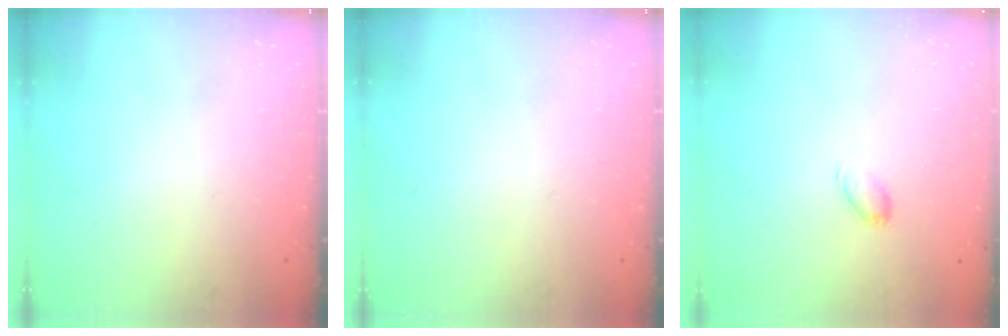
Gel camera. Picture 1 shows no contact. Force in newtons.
{"total": 0.0}
{"total": 5.7, "press": 5.7, "slide": 0.6}